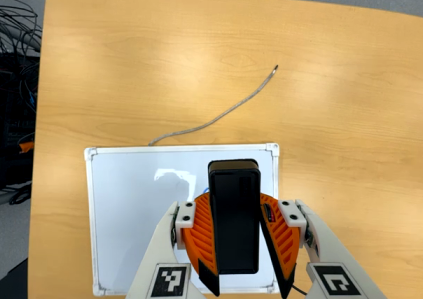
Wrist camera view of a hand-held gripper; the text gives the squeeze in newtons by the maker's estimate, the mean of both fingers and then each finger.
{"total": 8.5, "left": 8.8, "right": 8.3}